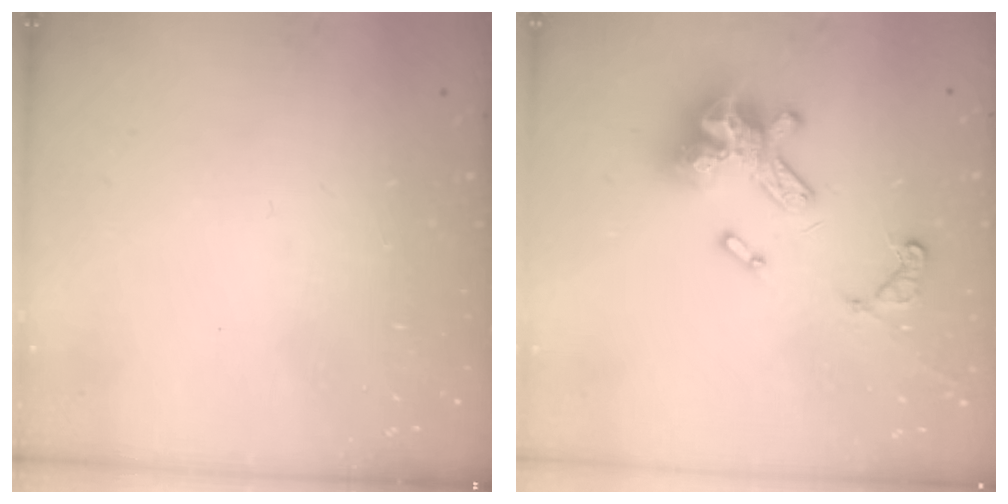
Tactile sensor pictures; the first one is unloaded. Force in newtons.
{"total": 15.1, "press": 15.1, "slide": 1.0}